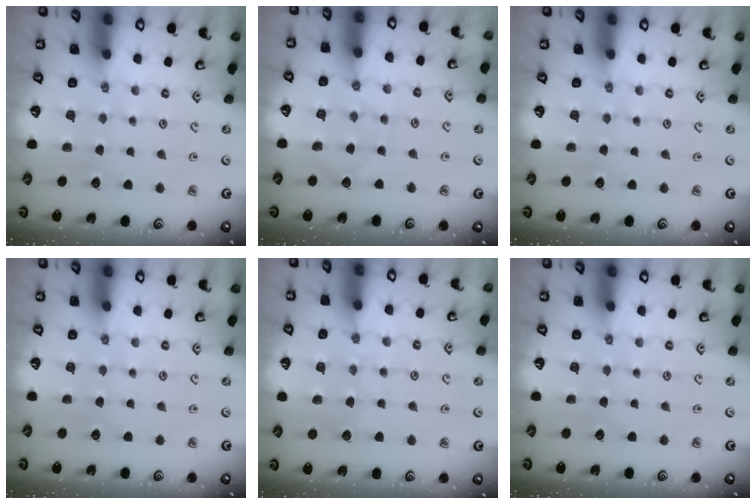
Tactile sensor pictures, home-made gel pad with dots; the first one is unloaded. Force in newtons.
{"total": 4.9, "press": 4.9, "slide": 0.3}
{"total": 0.0}
{"total": 0.0}
{"total": 6.2, "press": 6.2, "slide": 0.7}
{"total": 0.0}